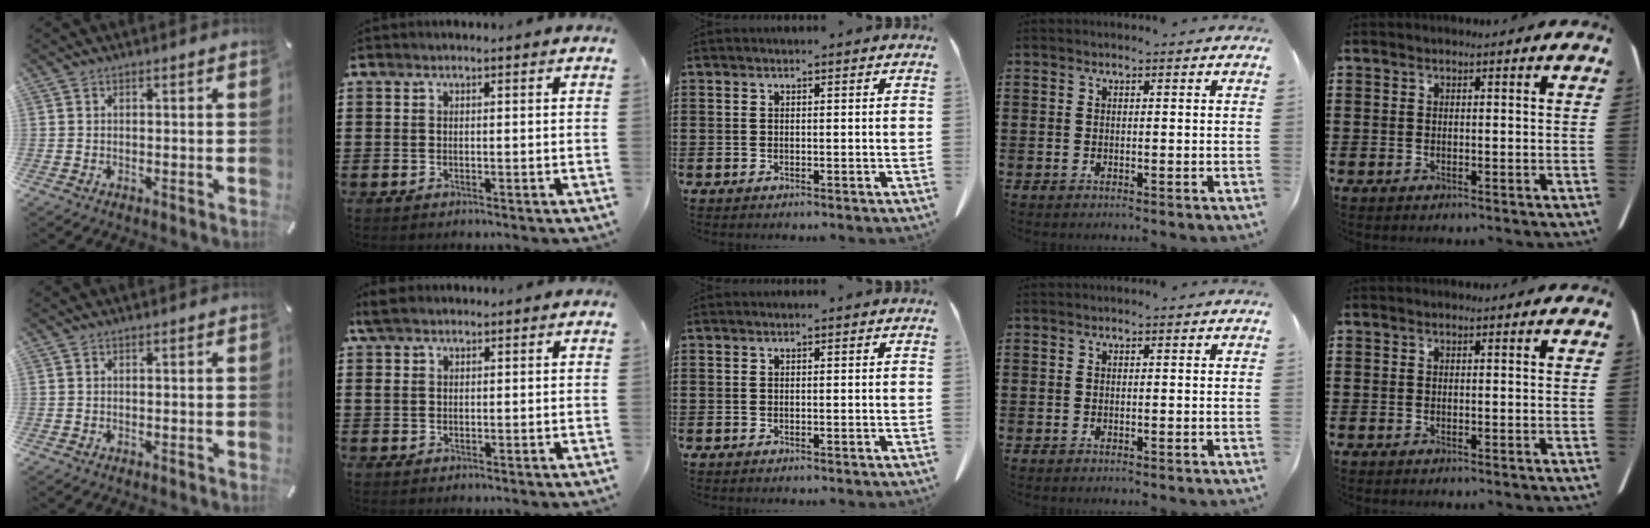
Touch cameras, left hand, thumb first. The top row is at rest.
{"index": {"total": 2.4, "force": [1.6, 1.3, 1.3], "torque": [-0.032, 0.009, 0.029]}}